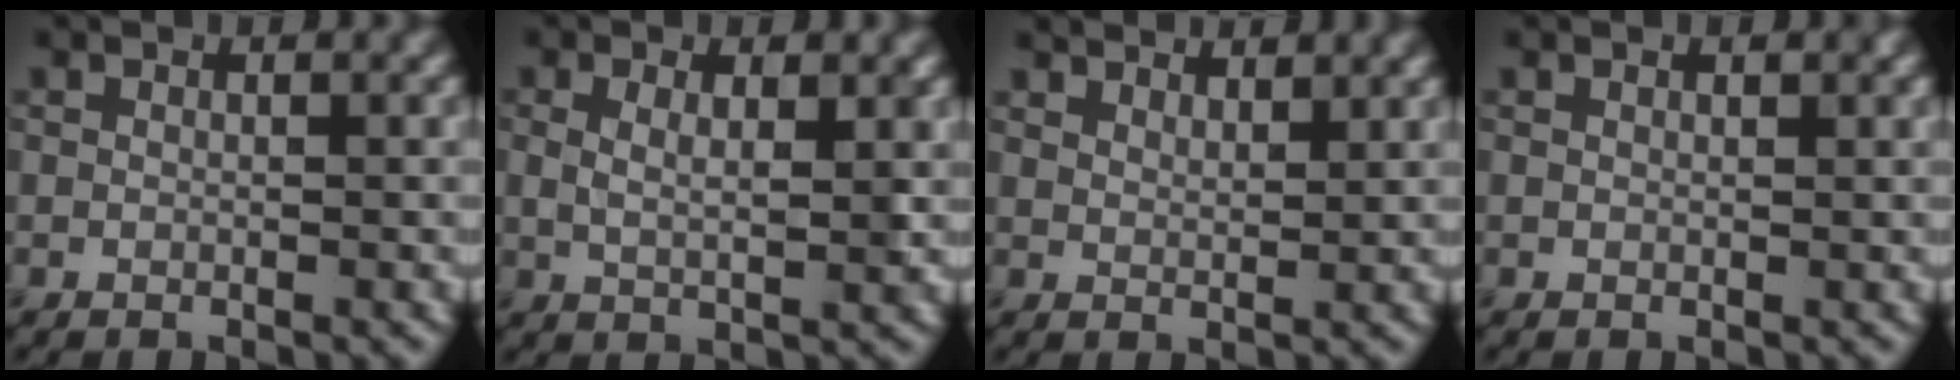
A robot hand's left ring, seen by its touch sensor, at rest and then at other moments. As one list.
[{"total": 2.5, "force": [0.9, 0.9, 2.1], "torque": [-0.034, -0.001, 0.016]}, {"total": 4.3, "force": [3.9, 1.2, 1.4], "torque": [-0.028, -0.002, 0.063]}, {"total": 0.7, "force": [0.4, 0.2, 0.5], "torque": [-0.007, 0.000, 0.007]}]